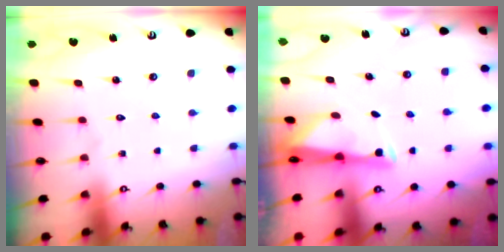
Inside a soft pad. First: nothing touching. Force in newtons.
{"total": 2.7, "press": 2.6, "slide": 0.4}